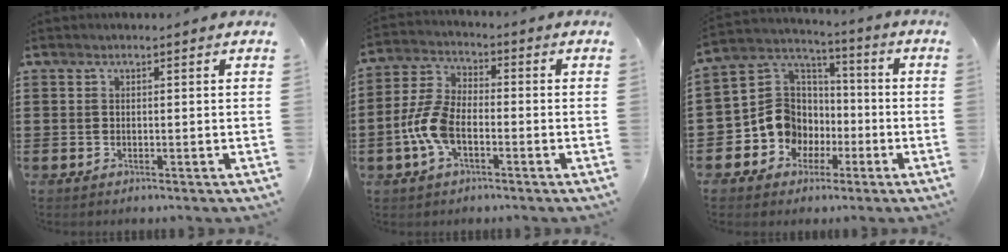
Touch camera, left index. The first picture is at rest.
{"total": 7.7, "force": [-2.5, 4.0, 6.1], "torque": [-0.158, -0.004, -0.055]}
{"total": 10.2, "force": [-2.7, 9.3, 3.3], "torque": [-0.119, 0.001, -0.048]}